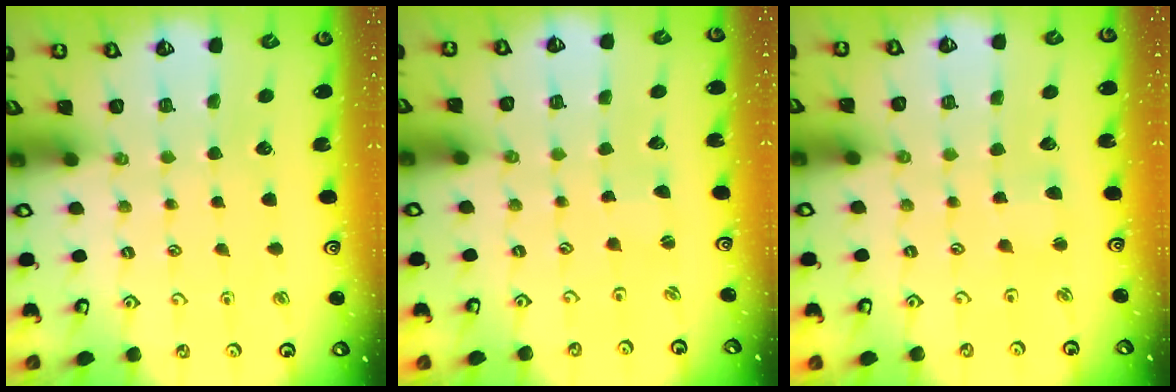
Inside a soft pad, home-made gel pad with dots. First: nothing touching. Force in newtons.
{"total": 0.9, "press": 0.9, "slide": 0.1}
{"total": 2.9, "press": 2.9, "slide": 0.3}